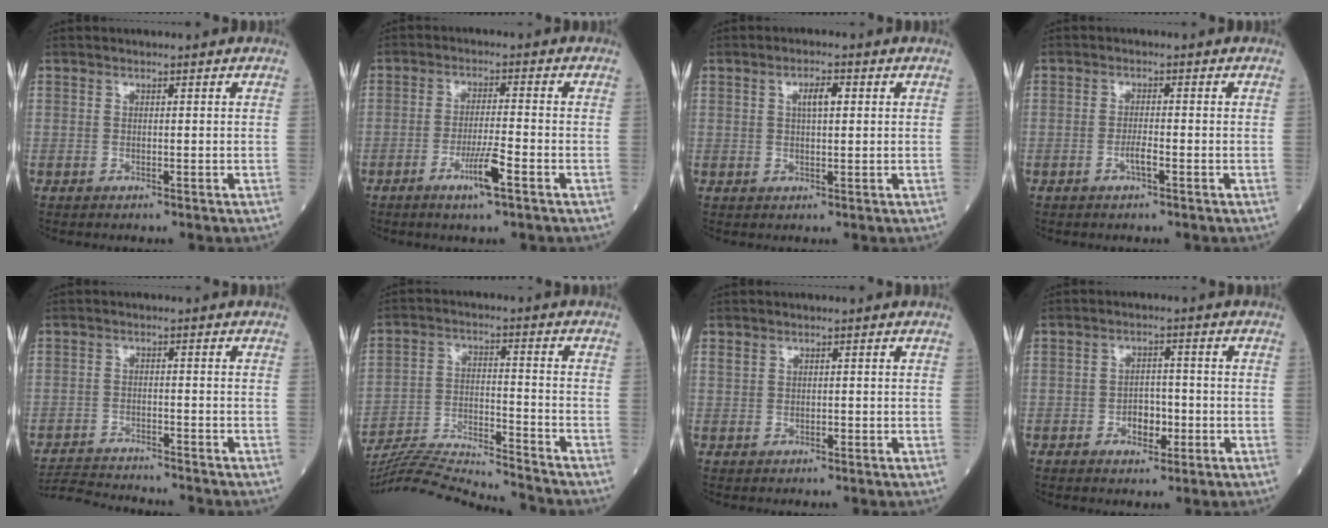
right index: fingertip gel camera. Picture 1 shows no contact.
{"total": 5.4, "force": [-2.8, -0.1, 4.6], "torque": [-0.086, -0.007, -0.054]}
{"total": 2.9, "force": [0.9, 0.8, 2.7], "torque": [-0.048, 0.003, 0.015]}
{"total": 1.8, "force": [-0.9, 0.1, 1.6], "torque": [-0.030, 0.001, -0.018]}
{"total": 8.1, "force": [-8.0, -0.1, 1.6], "torque": [-0.028, -0.010, -0.132]}
{"total": 16.9, "force": [-16.2, -1.1, 4.6], "torque": [-0.087, -0.006, -0.265]}
{"total": 1.0, "force": [0.3, 0.8, 0.5], "torque": [-0.015, 0.009, 0.007]}
{"total": 3.7, "force": [-1.3, 2.3, 2.6], "torque": [-0.035, 0.006, -0.019]}